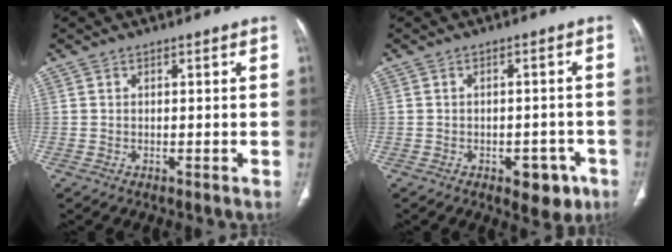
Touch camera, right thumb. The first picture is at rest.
{"total": 6.2, "force": [-3.1, 3.5, 4.0], "torque": [-0.026, 0.017, -0.033]}